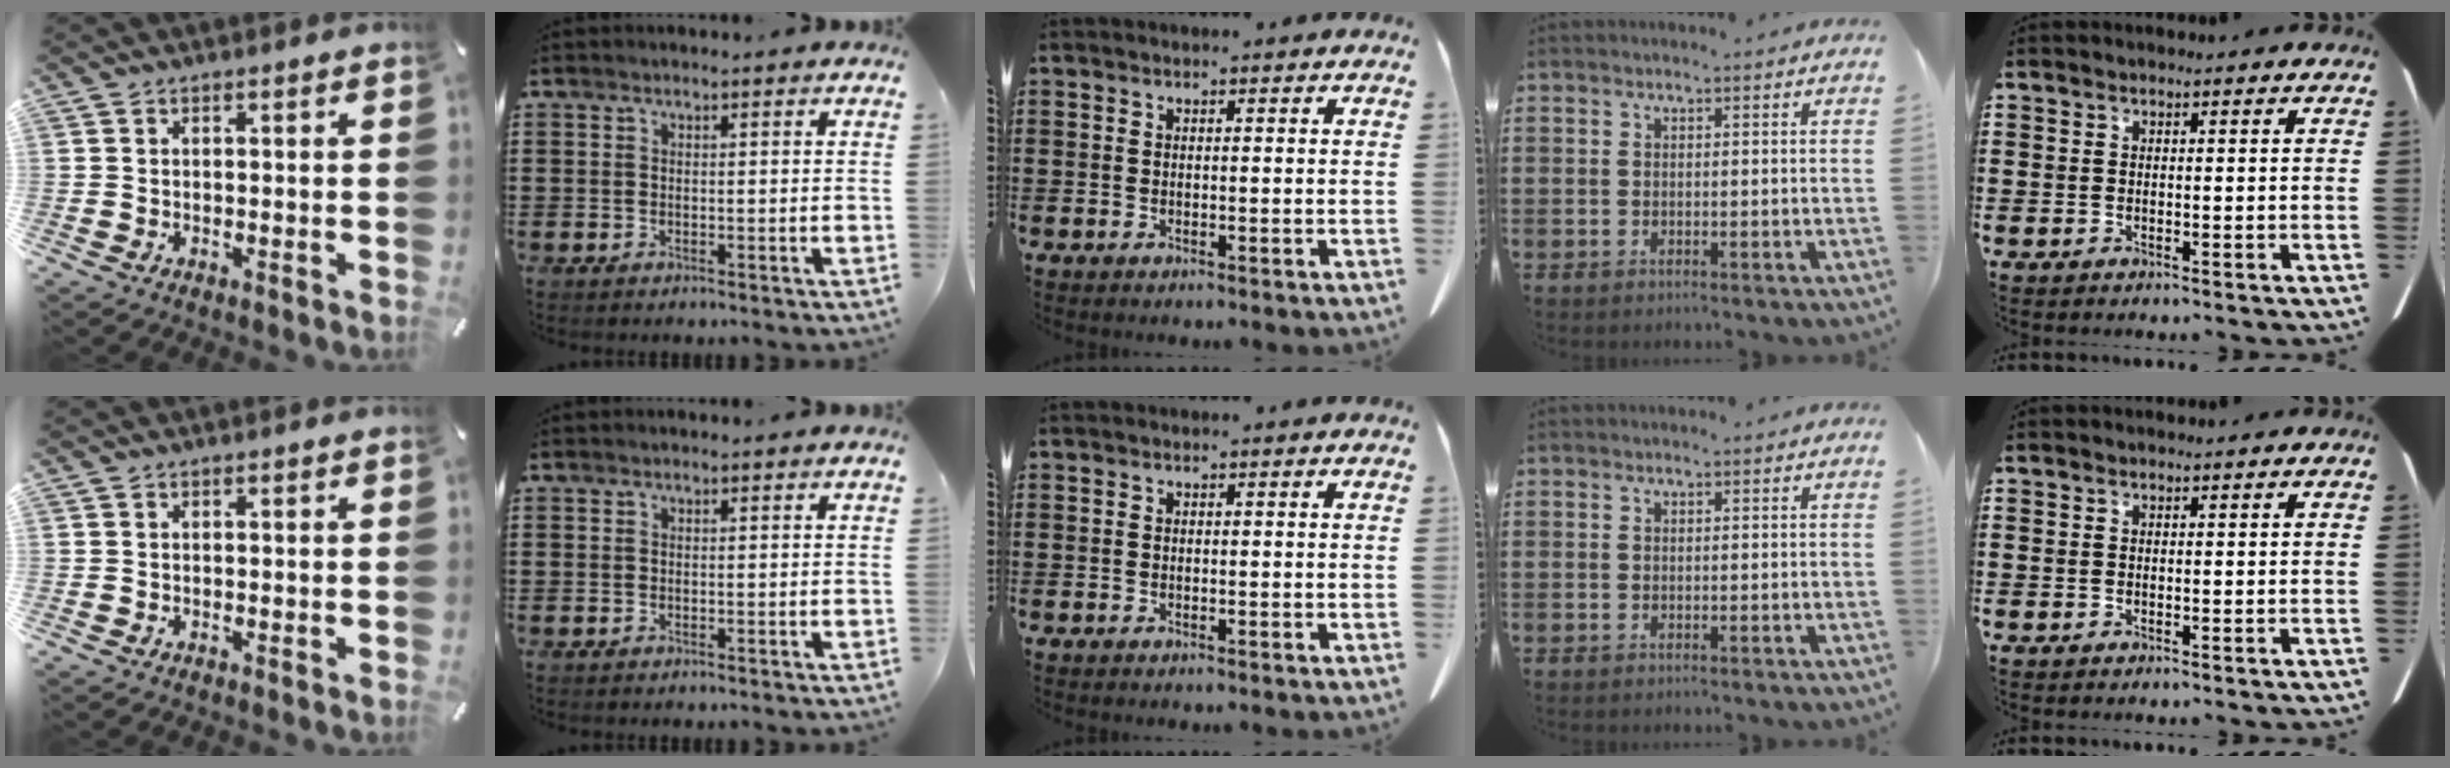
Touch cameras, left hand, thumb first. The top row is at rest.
{}